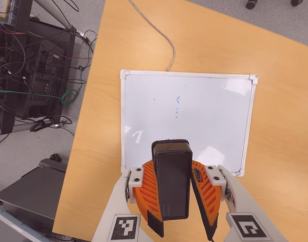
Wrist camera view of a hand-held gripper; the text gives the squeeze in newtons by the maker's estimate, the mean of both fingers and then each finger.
{"total": 10.5, "left": 10.4, "right": 10.5}